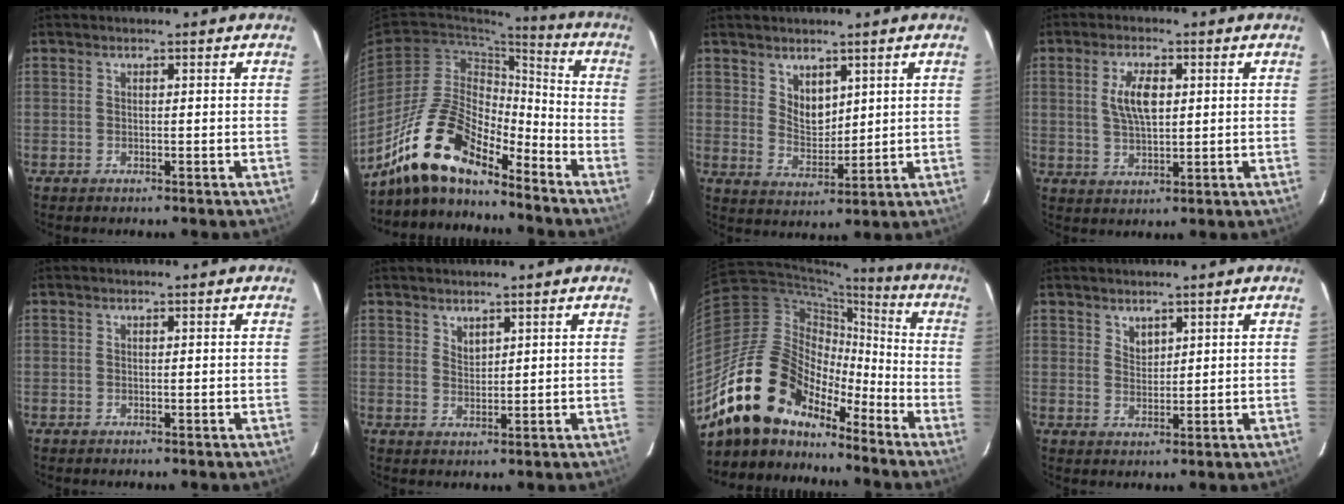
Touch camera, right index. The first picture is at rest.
{"total": 16.1, "force": [-13.0, 5.1, 8.1], "torque": [-0.158, 0.004, -0.250]}
{"total": 5.3, "force": [3.2, 3.2, 2.7], "torque": [-0.038, -0.001, 0.065]}
{"total": 6.4, "force": [1.5, 2.7, 5.6], "torque": [-0.106, 0.004, 0.031]}
{"total": 0.0}
{"total": 1.9, "force": [1.7, 0.7, 0.5], "torque": [-0.007, 0.001, 0.032]}
{"total": 19.2, "force": [-14.4, 9.6, 8.2], "torque": [-0.156, 0.016, -0.254]}
{"total": 2.2, "force": [1.8, 1.1, 0.7], "torque": [-0.008, 0.000, 0.035]}